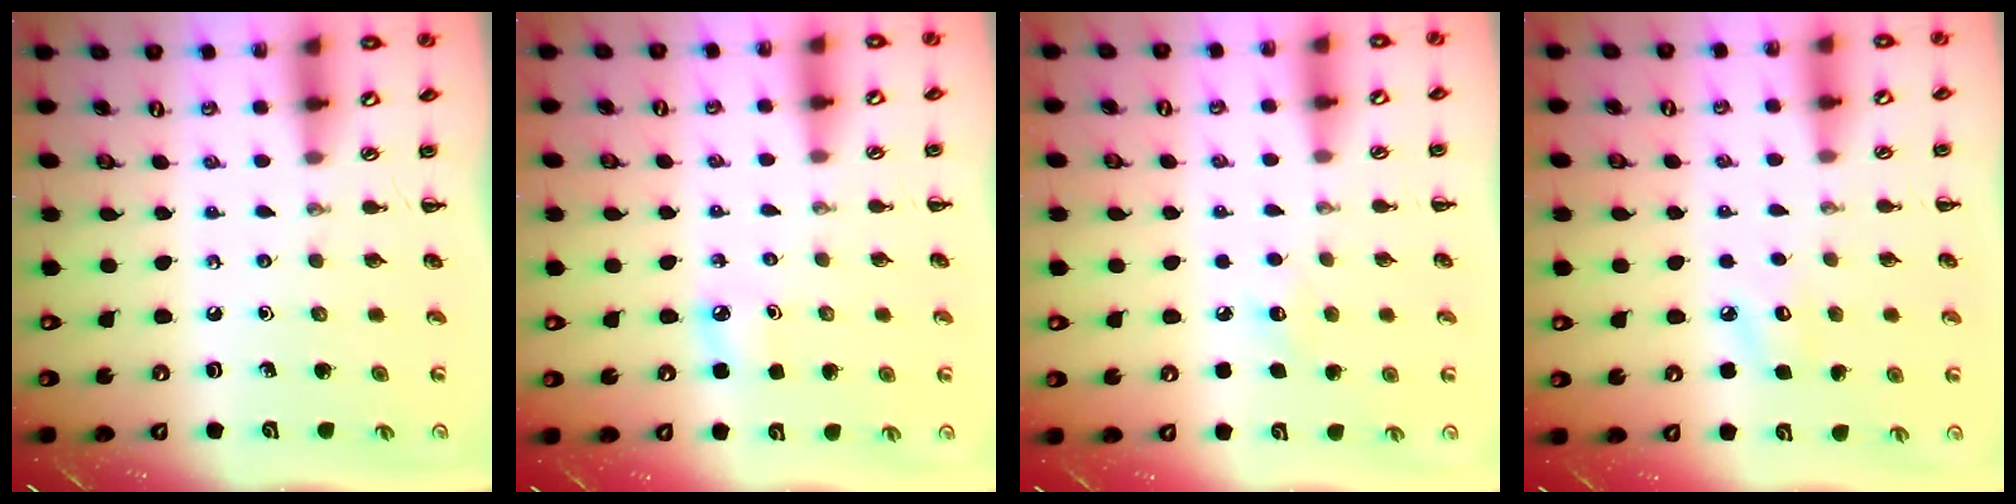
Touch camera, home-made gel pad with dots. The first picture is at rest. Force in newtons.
{"total": 4.2, "press": 4.0, "slide": 1.3}
{"total": 5.8, "press": 5.6, "slide": 1.3}
{"total": 6.3, "press": 6.1, "slide": 1.7}